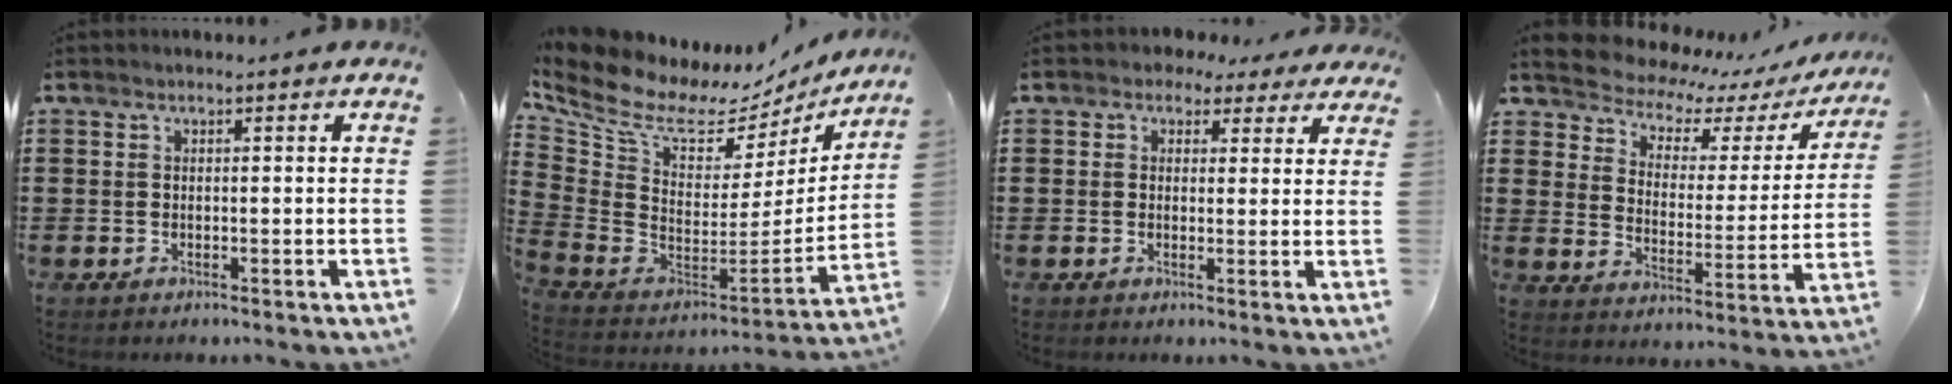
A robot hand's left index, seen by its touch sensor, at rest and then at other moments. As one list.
[{"total": 7.5, "force": [5.5, 3.7, 3.5], "torque": [-0.111, -0.054, 0.089]}, {"total": 2.7, "force": [1.8, 1.9, 0.7], "torque": [-0.018, 0.005, 0.031]}, {"total": 4.8, "force": [4.5, 1.7, 0.9], "torque": [-0.049, -0.037, 0.071]}]